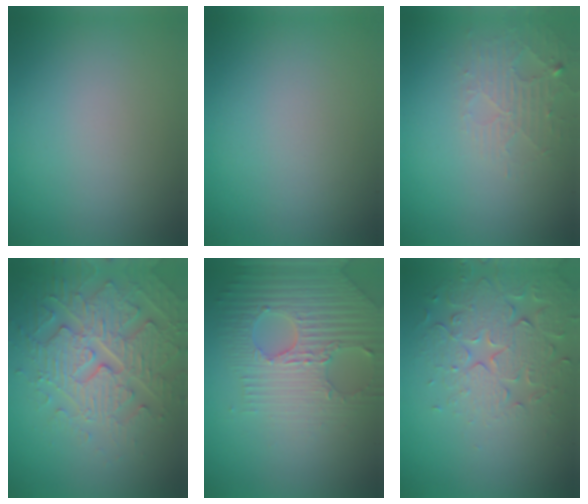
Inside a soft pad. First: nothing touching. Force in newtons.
{"total": 0.0}
{"total": 2.6, "press": 2.6, "slide": 0.4}
{"total": 5.2, "press": 5.0, "slide": 1.4}
{"total": 6.1, "press": 4.9, "slide": 3.7}
{"total": 4.8, "press": 4.3, "slide": 2.1}